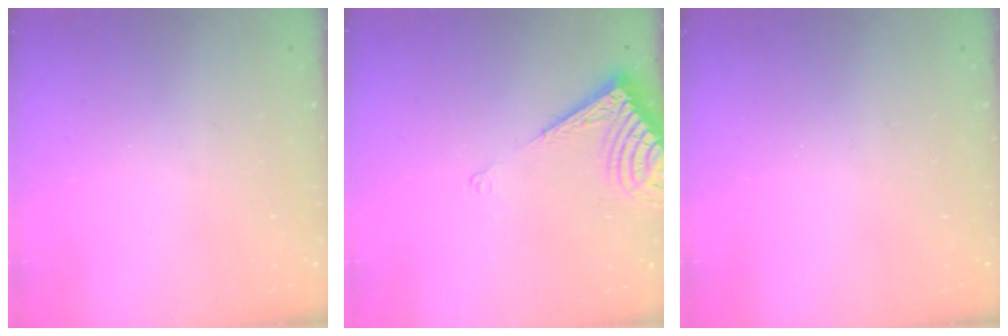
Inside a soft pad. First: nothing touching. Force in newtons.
{"total": 8.6, "press": 8.4, "slide": 1.7}
{"total": 0.0}